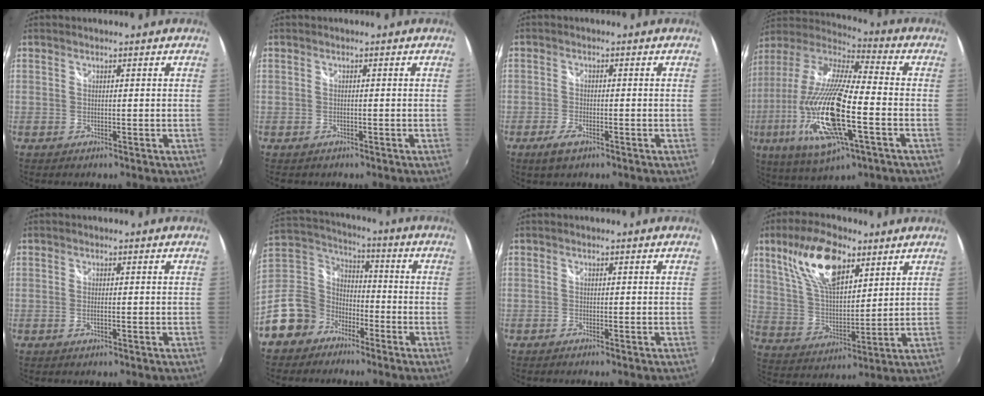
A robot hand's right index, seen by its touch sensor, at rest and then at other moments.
{"total": 0.7, "force": [-0.4, 0.5, 0.3], "torque": [-0.008, -0.002, -0.007]}
{"total": 3.6, "force": [-2.3, 1.4, 2.4], "torque": [-0.057, -0.007, -0.042]}
{"total": 24.8, "force": [-6.7, 6.6, 23.0], "torque": [-0.446, -0.046, -0.123]}
{"total": 1.2, "force": [-0.4, 0.3, 1.0], "torque": [-0.022, -0.002, -0.008]}
{"total": 16.2, "force": [-9.0, 12.3, 5.4], "torque": [-0.157, 0.034, -0.155]}
{"total": 0.6, "force": [-0.6, 0.0, 0.2], "torque": [-0.002, -0.003, -0.011]}
{"total": 15.6, "force": [8.6, 6.6, 11.2], "torque": [-0.210, 0.020, 0.167]}